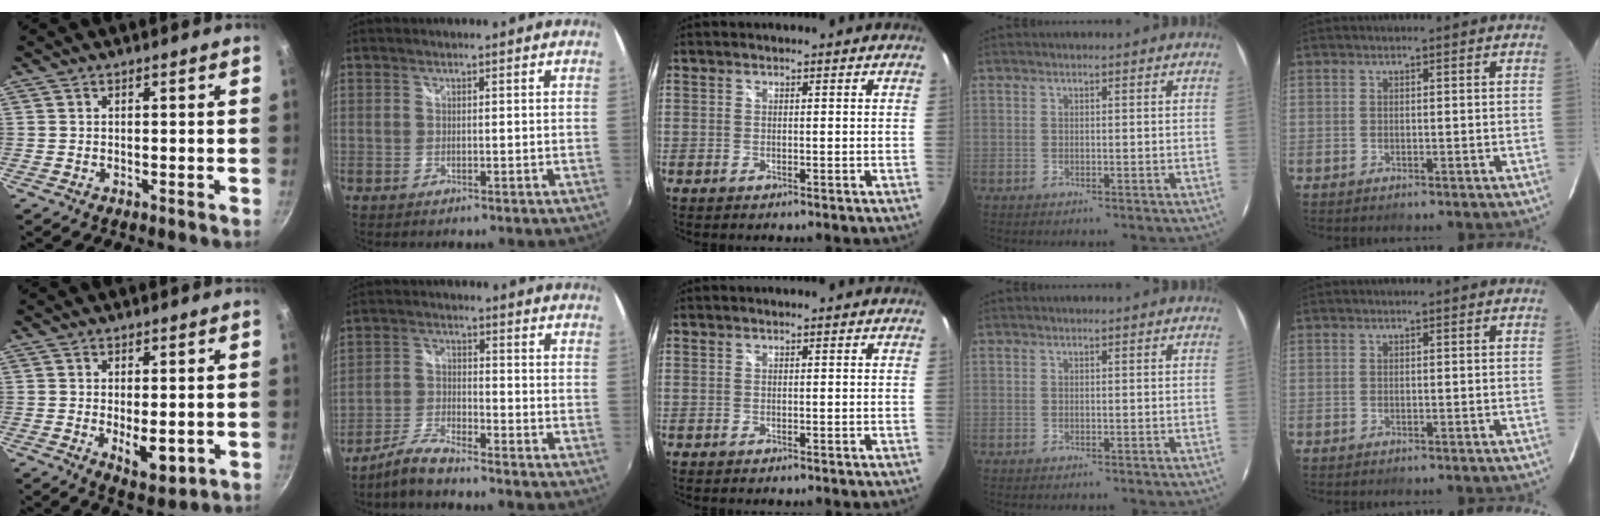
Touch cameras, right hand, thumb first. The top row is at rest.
{"thumb": {"total": 6.4, "force": [-0.7, 3.0, 5.6], "torque": [-0.076, -0.016, 0.000]}, "index": {"total": 5.5, "force": [-5.0, 0.6, 2.2], "torque": [-0.056, 0.002, -0.102]}}